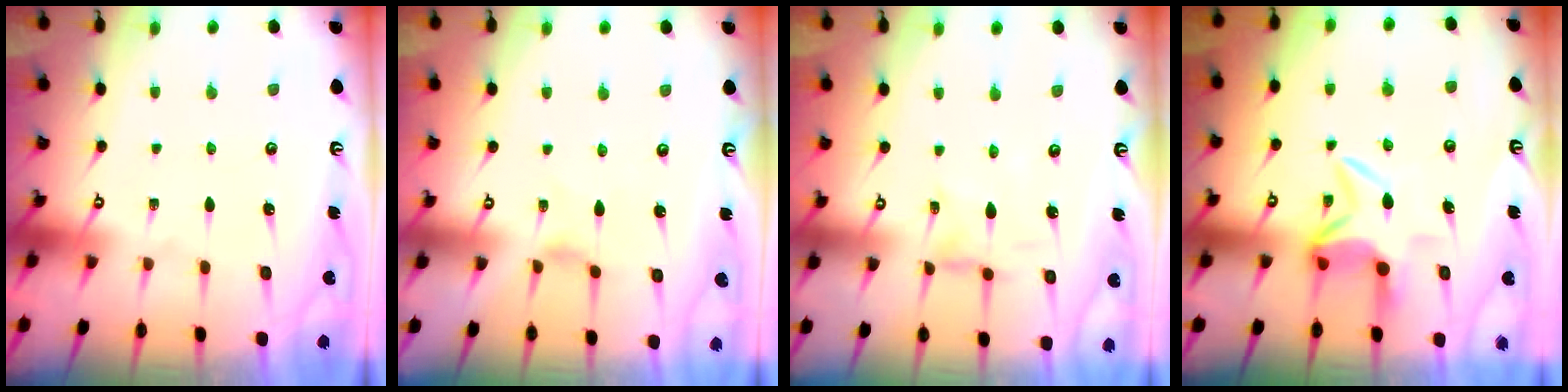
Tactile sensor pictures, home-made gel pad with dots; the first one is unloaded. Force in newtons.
{"total": 0.5, "press": 0.5, "slide": 0.2}
{"total": 1.7, "press": 1.7, "slide": 0.2}
{"total": 7.1, "press": 7.0, "slide": 1.0}